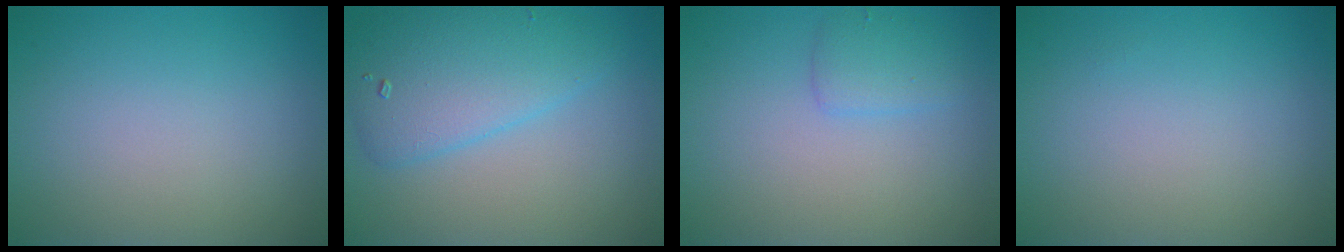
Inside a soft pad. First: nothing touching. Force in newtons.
{"total": 5.1, "press": 5.1, "slide": 0.2}
{"total": 1.8, "press": 1.8, "slide": 0.2}
{"total": 0.0}